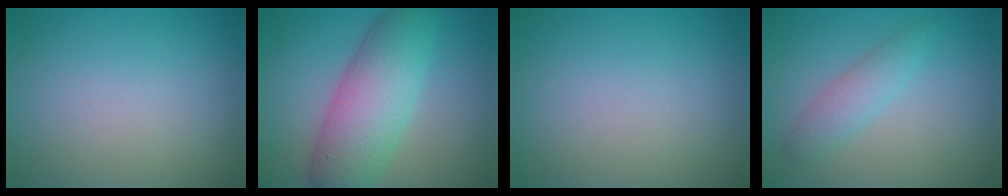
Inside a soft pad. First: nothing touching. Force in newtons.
{"total": 7.6, "press": 7.6, "slide": 0.1}
{"total": 0.0}
{"total": 2.4, "press": 2.4, "slide": 0.1}